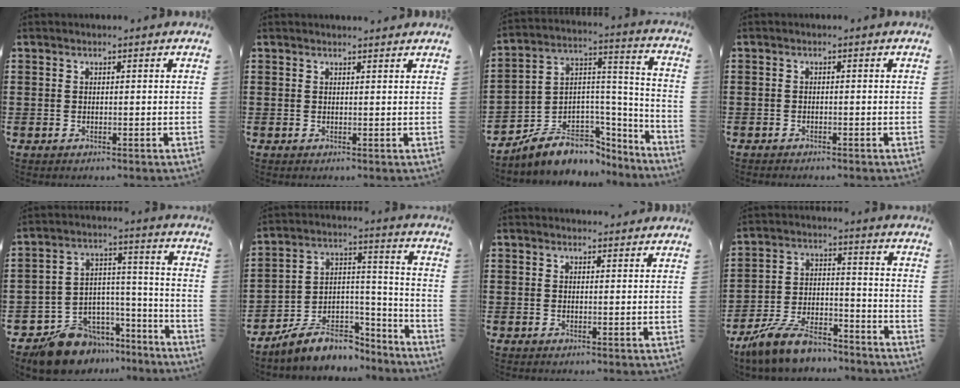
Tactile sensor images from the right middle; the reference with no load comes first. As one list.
[{"total": 0.9, "force": [0.9, -0.1, 0.2], "torque": [-0.005, -0.001, 0.017]}, {"total": 6.6, "force": [-5.4, 3.6, 1.2], "torque": [-0.040, -0.001, -0.103]}, {"total": 0.8, "force": [-0.8, 0.2, 0.1], "torque": [-0.002, 0.000, -0.016]}, {"total": 9.9, "force": [-8.8, 4.5, 1.0], "torque": [-0.020, 0.038, -0.163]}, {"total": 7.5, "force": [-6.6, 3.4, 1.4], "torque": [-0.032, 0.017, -0.125]}, {"total": 1.3, "force": [1.3, 0.1, 0.1], "torque": [0.003, -0.002, 0.022]}, {"total": 9.3, "force": [-8.0, 2.3, 4.1], "torque": [-0.086, 0.018, -0.157]}]